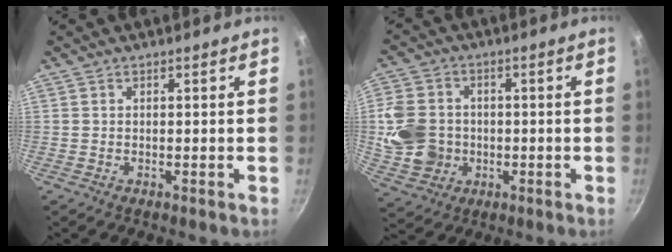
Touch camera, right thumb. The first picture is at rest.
{"total": 11.4, "force": [-0.8, 9.8, 5.9], "torque": [-0.099, 0.011, -0.009]}